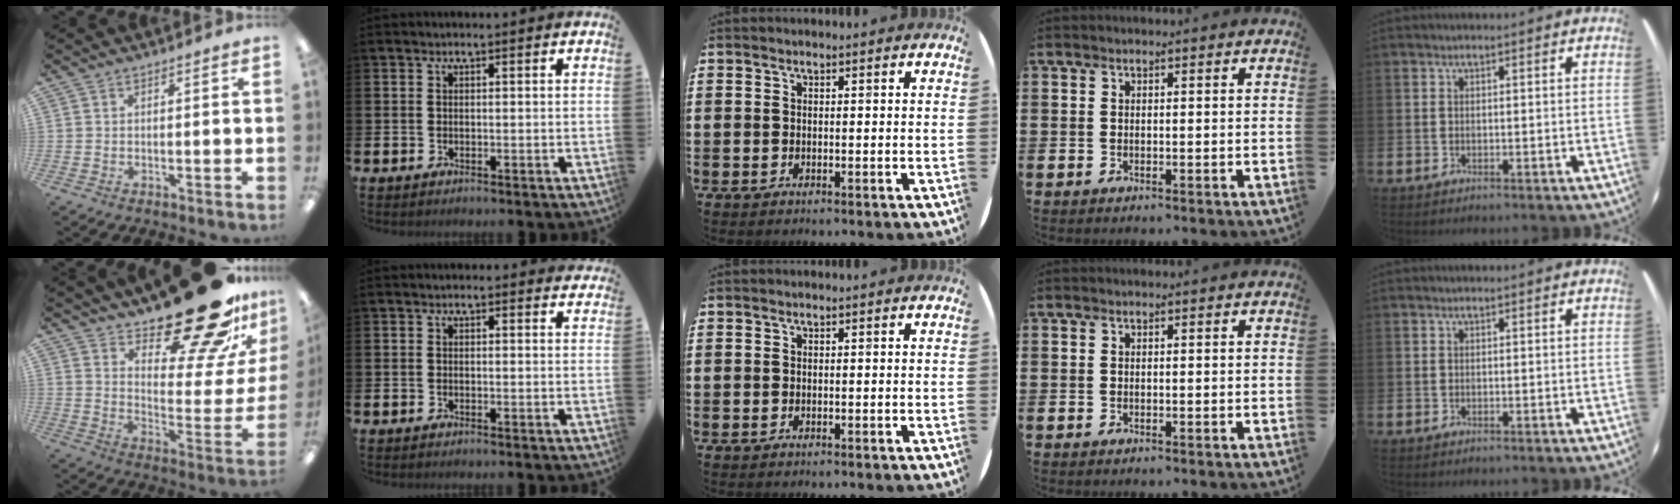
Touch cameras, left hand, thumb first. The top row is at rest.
{"thumb": {"total": 25.8, "force": [19.8, 7.8, 14.5], "torque": [-0.178, -0.142, 0.316]}}